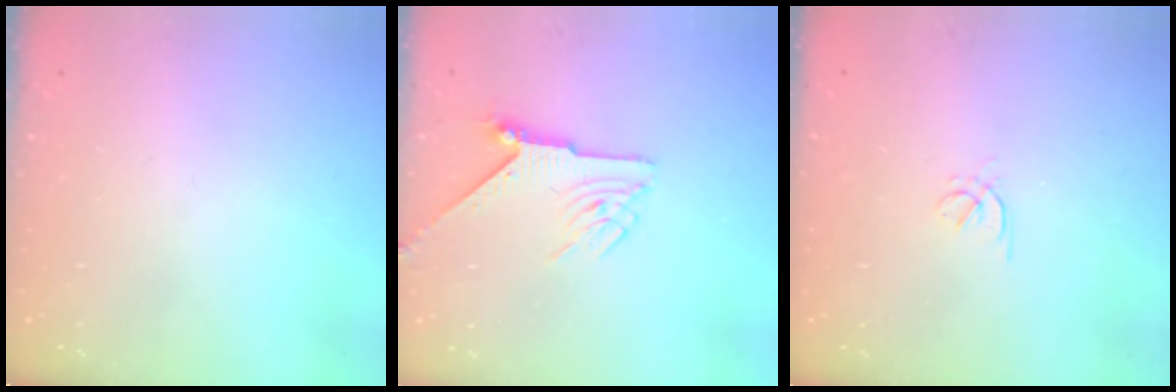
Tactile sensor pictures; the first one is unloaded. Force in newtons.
{"total": 6.4, "press": 6.4, "slide": 0.1}
{"total": 1.6, "press": 1.5, "slide": 0.5}